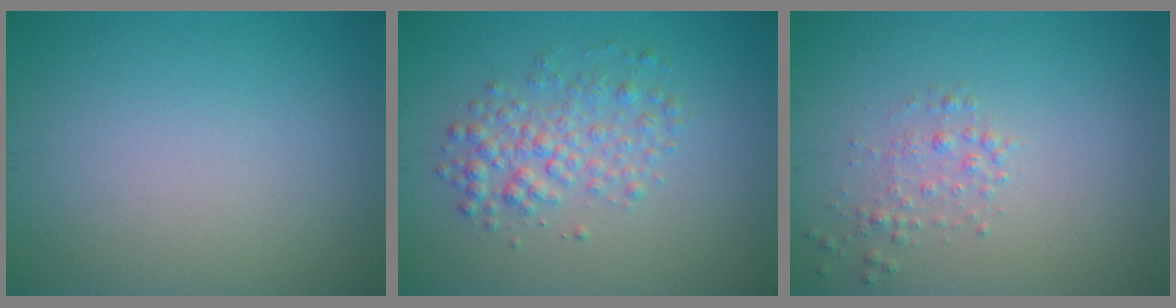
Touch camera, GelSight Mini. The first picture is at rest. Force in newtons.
{"total": 3.2, "press": 3.2, "slide": 0.1}
{"total": 1.4, "press": 1.4, "slide": 0.1}